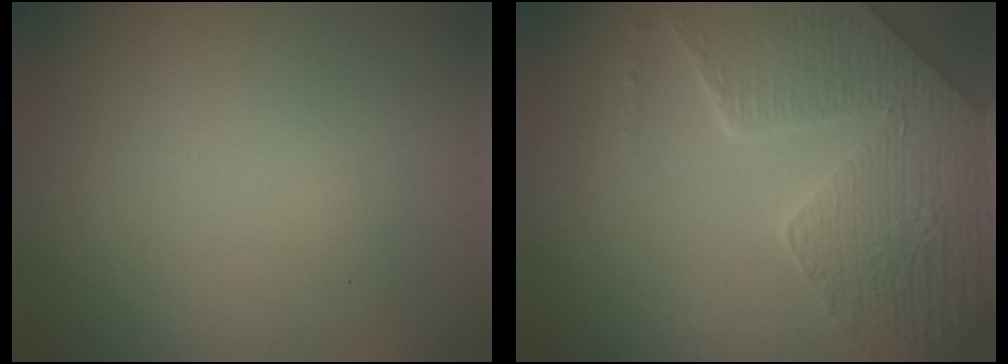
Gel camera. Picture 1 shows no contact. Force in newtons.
{"total": 8.8, "press": 6.3, "slide": 6.2}